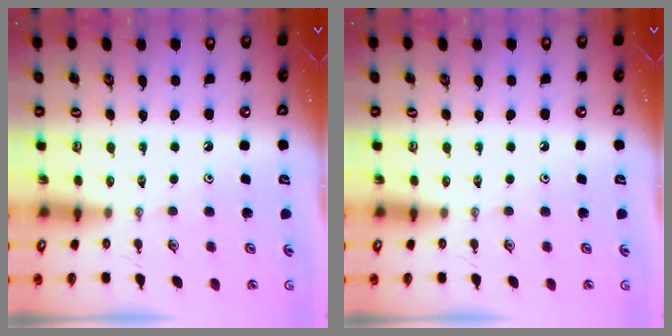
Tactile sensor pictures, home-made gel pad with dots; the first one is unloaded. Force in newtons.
{"total": 0.0}